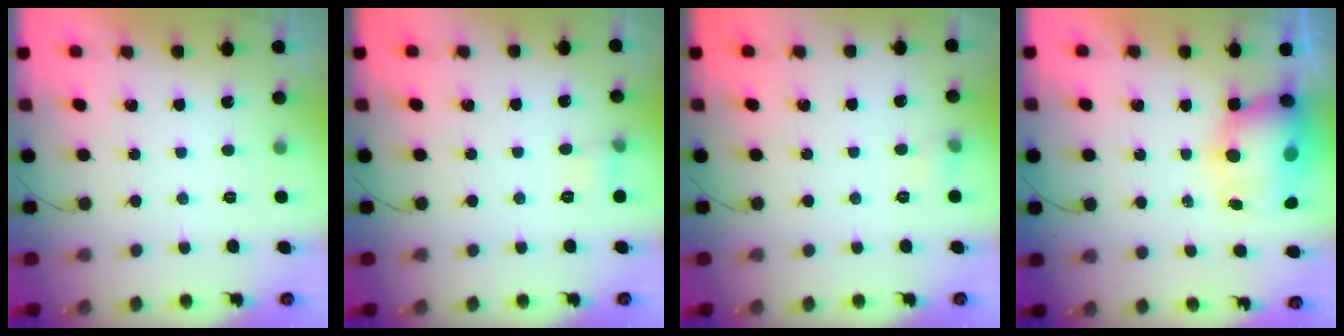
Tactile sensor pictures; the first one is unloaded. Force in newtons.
{"total": 5.5, "press": 5.1, "slide": 1.8}
{"total": 4.1, "press": 4.0, "slide": 1.2}
{"total": 12.0, "press": 11.6, "slide": 3.0}